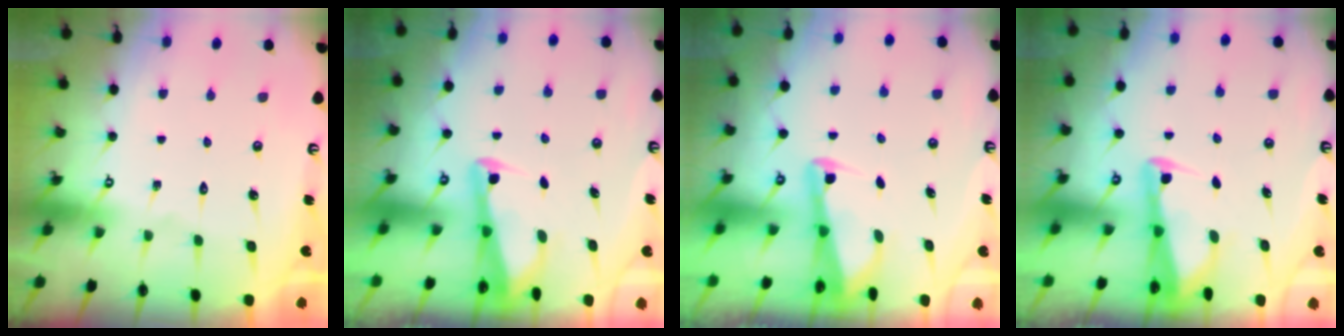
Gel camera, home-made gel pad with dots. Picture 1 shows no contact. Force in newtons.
{"total": 2.9, "press": 2.8, "slide": 0.3}
{"total": 3.0, "press": 3.0, "slide": 0.3}
{"total": 2.5, "press": 2.5, "slide": 0.2}